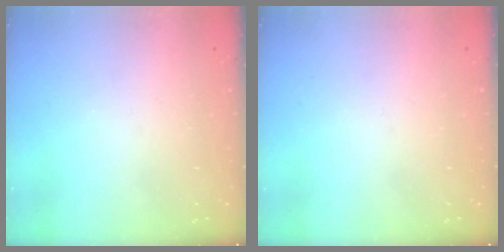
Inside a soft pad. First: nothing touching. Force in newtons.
{"total": 0.0}